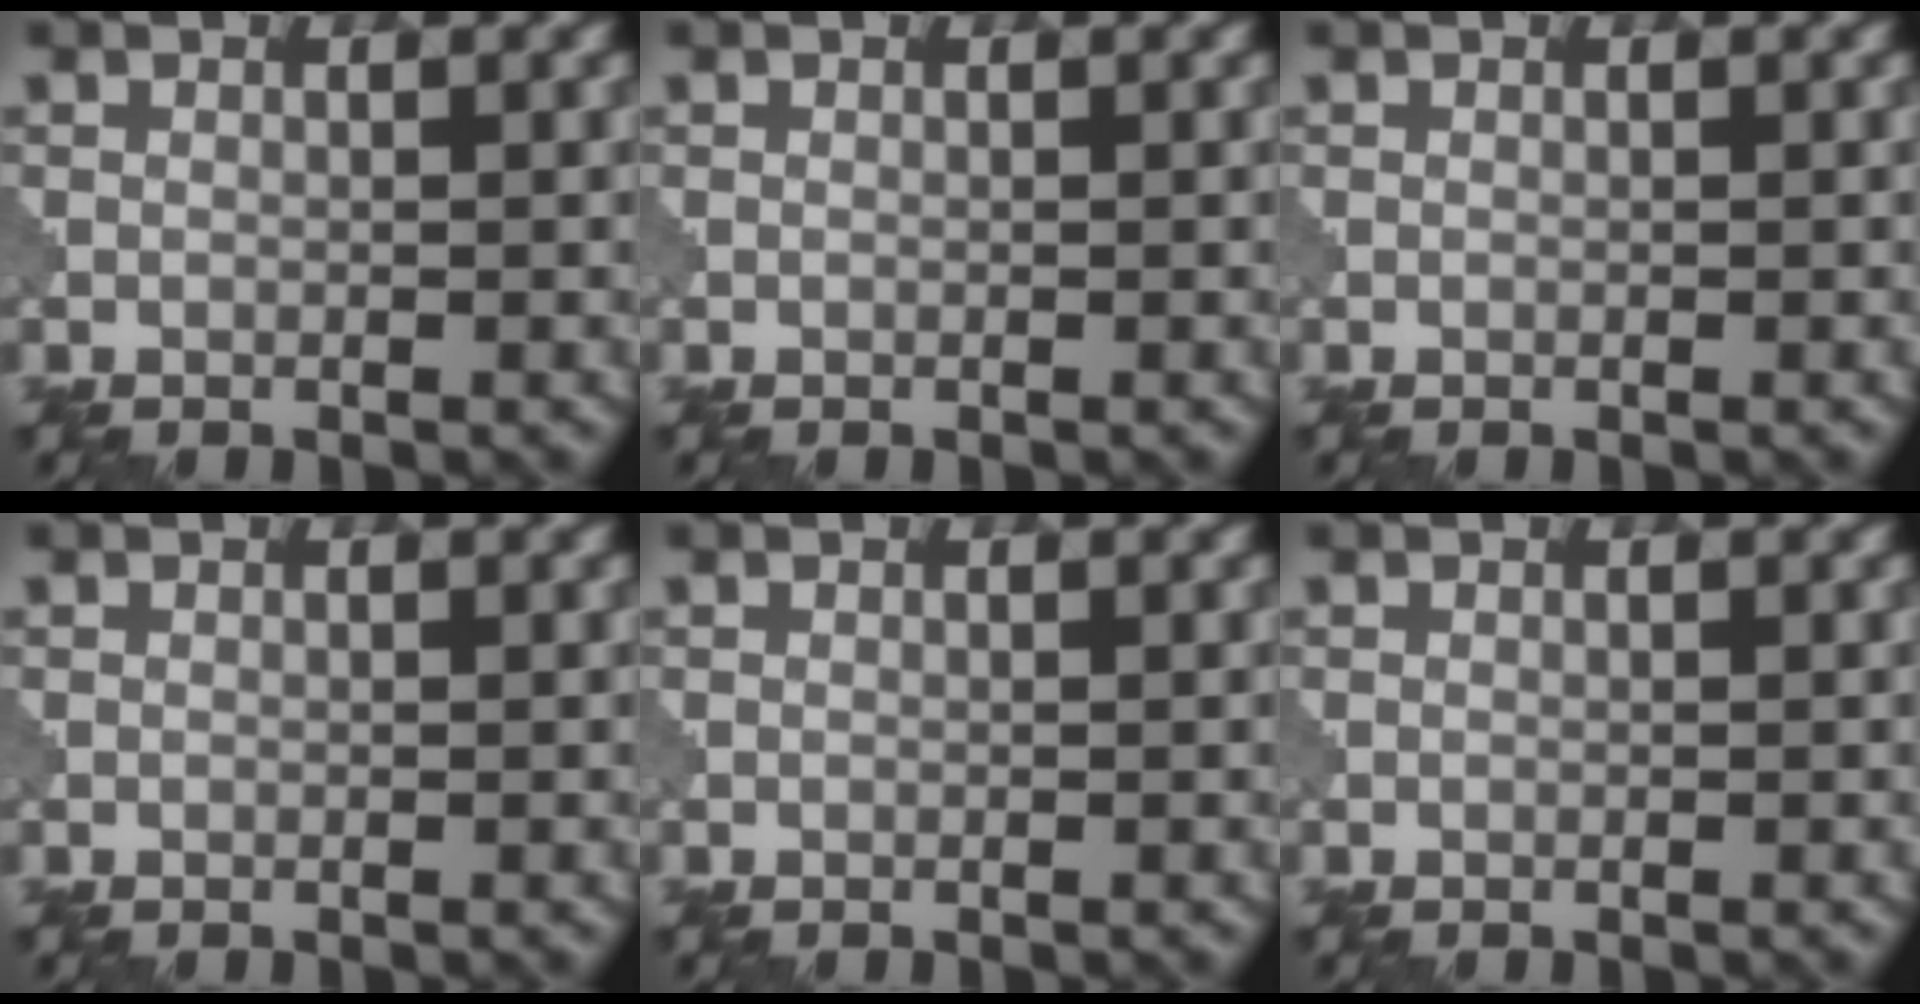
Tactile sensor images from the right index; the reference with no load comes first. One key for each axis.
{"total": 0.0}
{"total": 0.0}
{"total": 0.0}
{"total": 0.0}
{"total": 0.0}